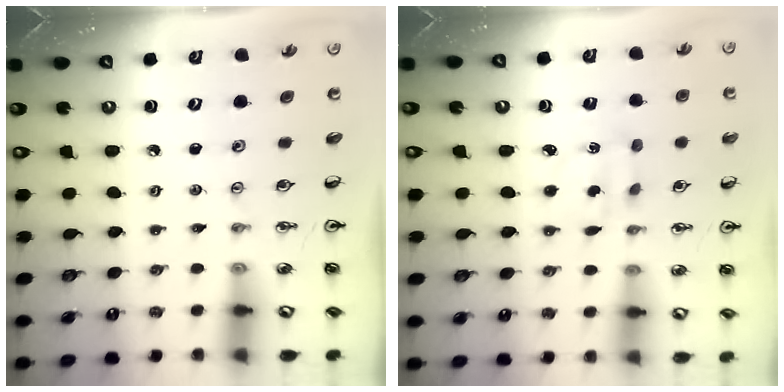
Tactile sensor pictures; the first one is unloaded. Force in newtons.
{"total": 2.6, "press": 2.5, "slide": 0.6}